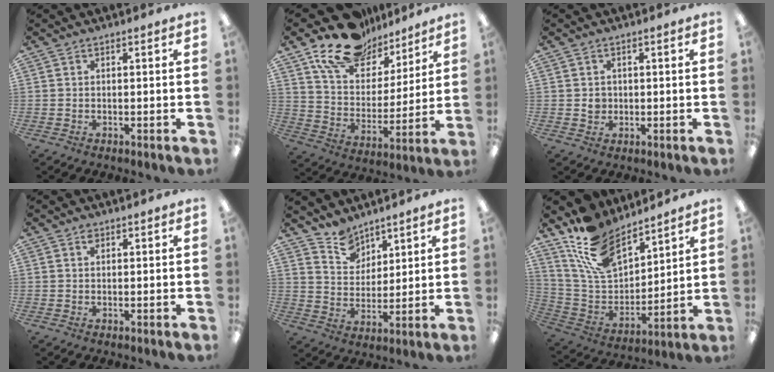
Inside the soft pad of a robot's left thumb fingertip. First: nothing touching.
{"total": 18.7, "force": [13.5, 10.3, 7.7], "torque": [-0.139, -0.080, 0.244]}
{"total": 2.3, "force": [0.4, 2.1, 0.8], "torque": [-0.009, 0.002, 0.004]}
{"total": 1.2, "force": [0.7, 0.7, 0.6], "torque": [-0.007, -0.001, 0.011]}
{"total": 8.5, "force": [6.9, 4.8, 0.7], "torque": [-0.016, -0.048, 0.132]}
{"total": 17.3, "force": [12.7, 8.4, 8.2], "torque": [-0.177, -0.064, 0.240]}